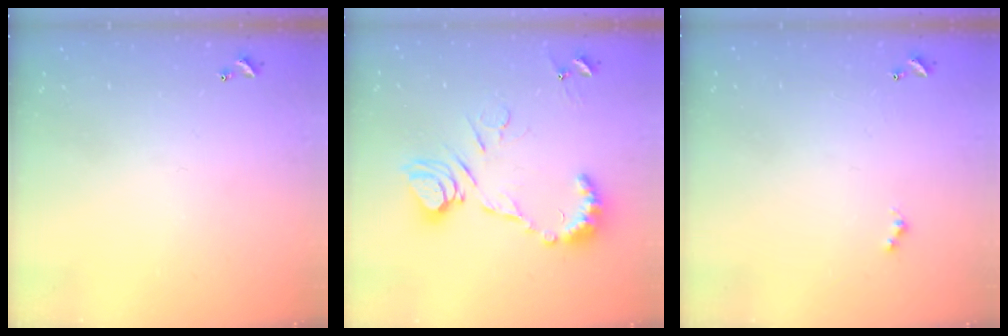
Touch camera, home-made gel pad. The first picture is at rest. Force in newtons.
{"total": 13.4, "press": 13.3, "slide": 1.4}
{"total": 0.8, "press": 0.5, "slide": 0.5}